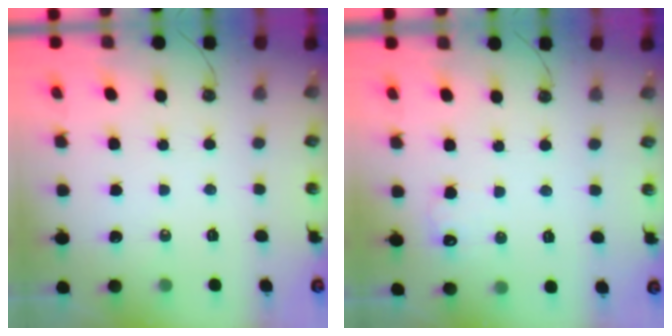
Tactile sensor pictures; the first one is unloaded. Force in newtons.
{"total": 5.7, "press": 5.6, "slide": 1.1}